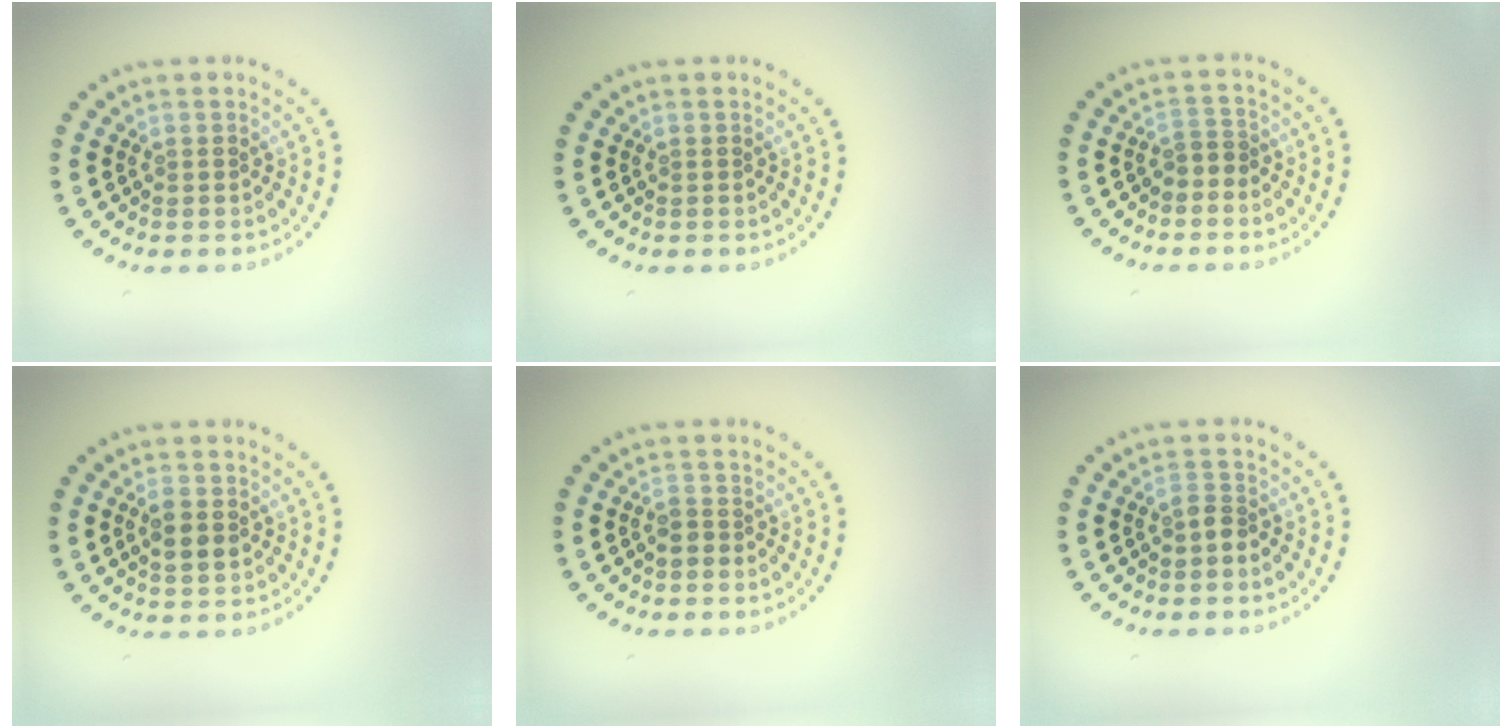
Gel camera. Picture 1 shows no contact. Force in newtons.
{"total": 0.0}
{"total": 1.3, "press": 1.0, "slide": 0.8}
{"total": 2.1, "press": 2.1, "slide": 0.2}
{"total": 1.0, "press": 0.8, "slide": 0.6}
{"total": 1.5, "press": 1.2, "slide": 0.9}